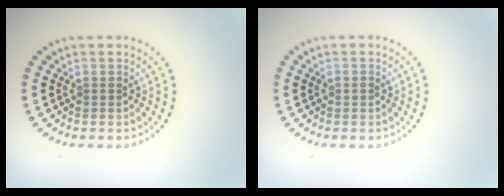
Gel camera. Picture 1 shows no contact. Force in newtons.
{"total": 0.8, "press": 0.8, "slide": 0.1}